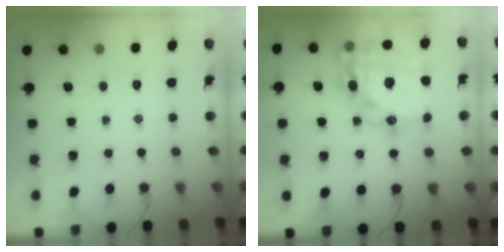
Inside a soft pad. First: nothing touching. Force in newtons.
{"total": 24.0, "press": 23.7, "slide": 4.1}